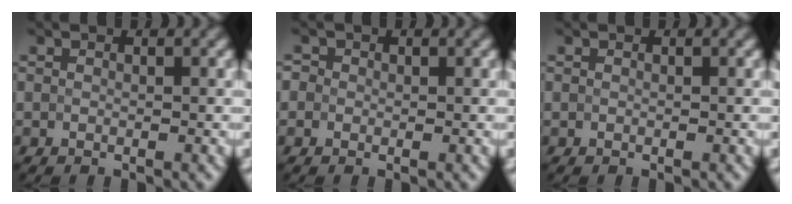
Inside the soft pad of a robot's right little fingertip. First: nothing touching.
{"total": 1.0, "force": [0.3, 0.9, 0.3], "torque": [-0.003, 0.002, -0.007]}
{"total": 0.0}